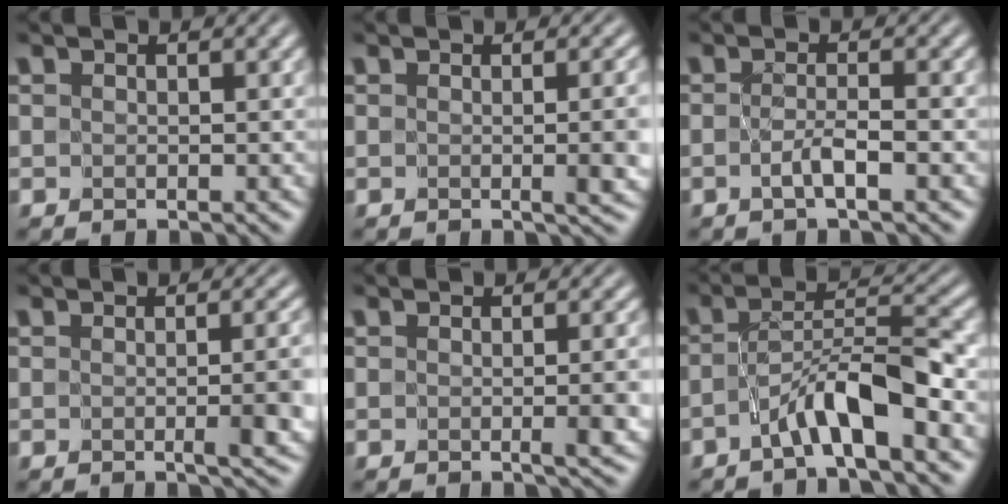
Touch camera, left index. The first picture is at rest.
{"total": 3.8, "force": [-0.3, 1.1, 3.7], "torque": [-0.031, -0.004, -0.001]}
{"total": 1.7, "force": [-0.9, -0.2, 1.4], "torque": [-0.028, -0.003, -0.017]}
{"total": 4.0, "force": [-0.5, 0.8, 3.9], "torque": [-0.042, -0.006, -0.004]}
{"total": 2.9, "force": [-0.4, 0.5, 2.8], "torque": [-0.034, -0.004, -0.004]}
{"total": 5.0, "force": [-2.6, 0.7, 4.2], "torque": [-0.074, 0.015, -0.049]}